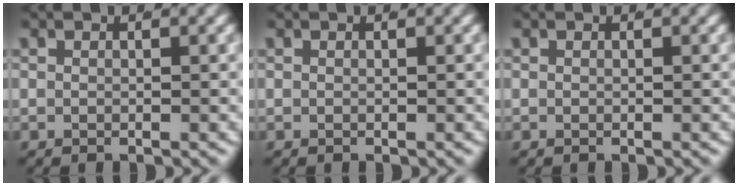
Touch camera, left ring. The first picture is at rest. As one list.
[{"total": 0.0}, {"total": 0.0}]